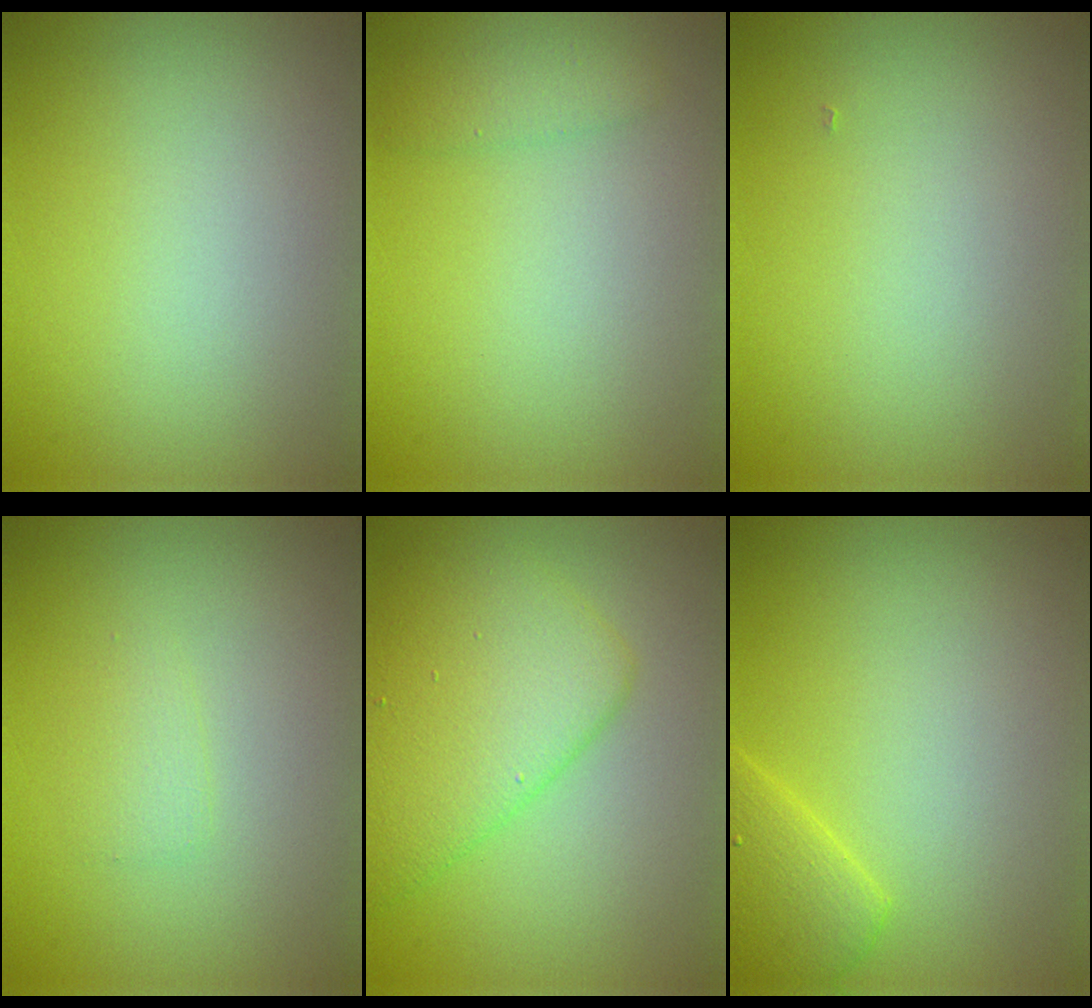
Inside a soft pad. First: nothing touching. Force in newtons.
{"total": 1.5, "press": 1.5, "slide": 0.1}
{"total": 0.0}
{"total": 1.1, "press": 1.1, "slide": 0.0}
{"total": 6.1, "press": 6.1, "slide": 0.1}
{"total": 2.7, "press": 2.7, "slide": 0.2}